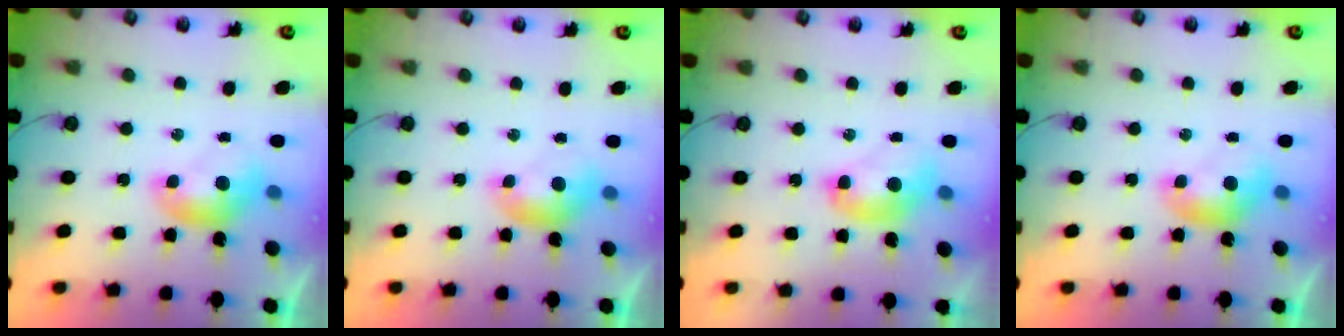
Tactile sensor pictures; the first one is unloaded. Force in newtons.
{"total": 0.7, "press": 0.6, "slide": 0.3}
{"total": 2.8, "press": 2.8, "slide": 0.1}
{"total": 0.0}